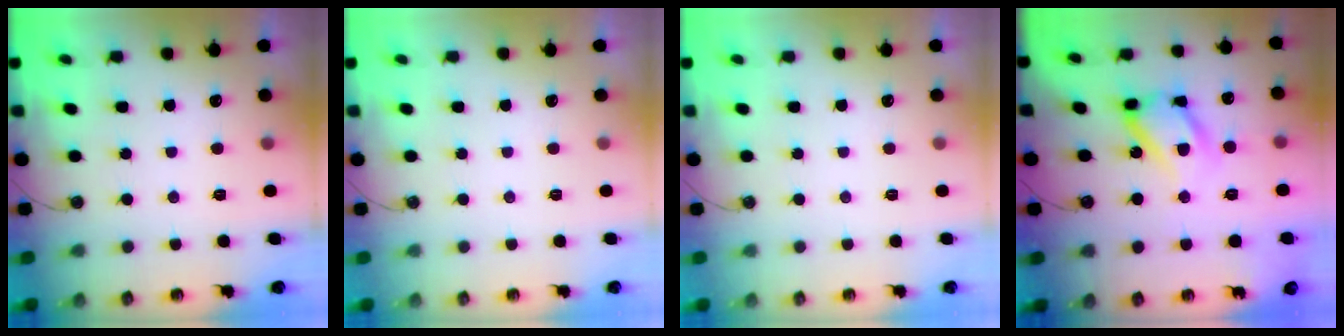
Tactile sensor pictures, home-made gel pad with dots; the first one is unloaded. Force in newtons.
{"total": 0.0}
{"total": 0.0}
{"total": 16.7, "press": 16.6, "slide": 1.6}